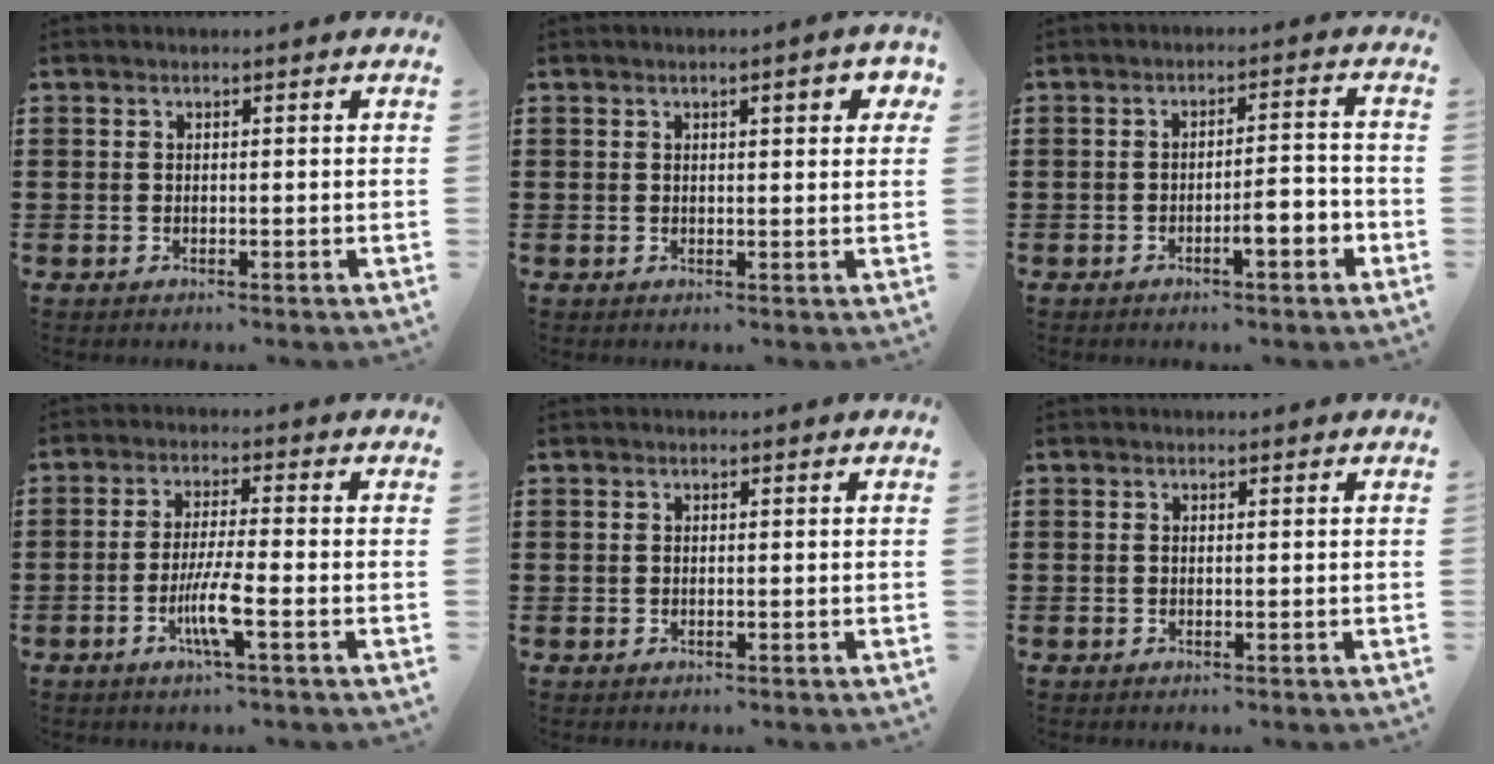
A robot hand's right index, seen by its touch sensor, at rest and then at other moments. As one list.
[{"total": 2.9, "force": [1.1, 0.7, 2.6], "torque": [-0.037, 0.000, 0.012]}, {"total": 4.2, "force": [-2.1, 0.9, 3.5], "torque": [-0.058, 0.005, -0.039]}, {"total": 6.4, "force": [-2.5, 0.3, 5.9], "torque": [-0.117, -0.016, -0.049]}, {"total": 0.0}, {"total": 0.0}]